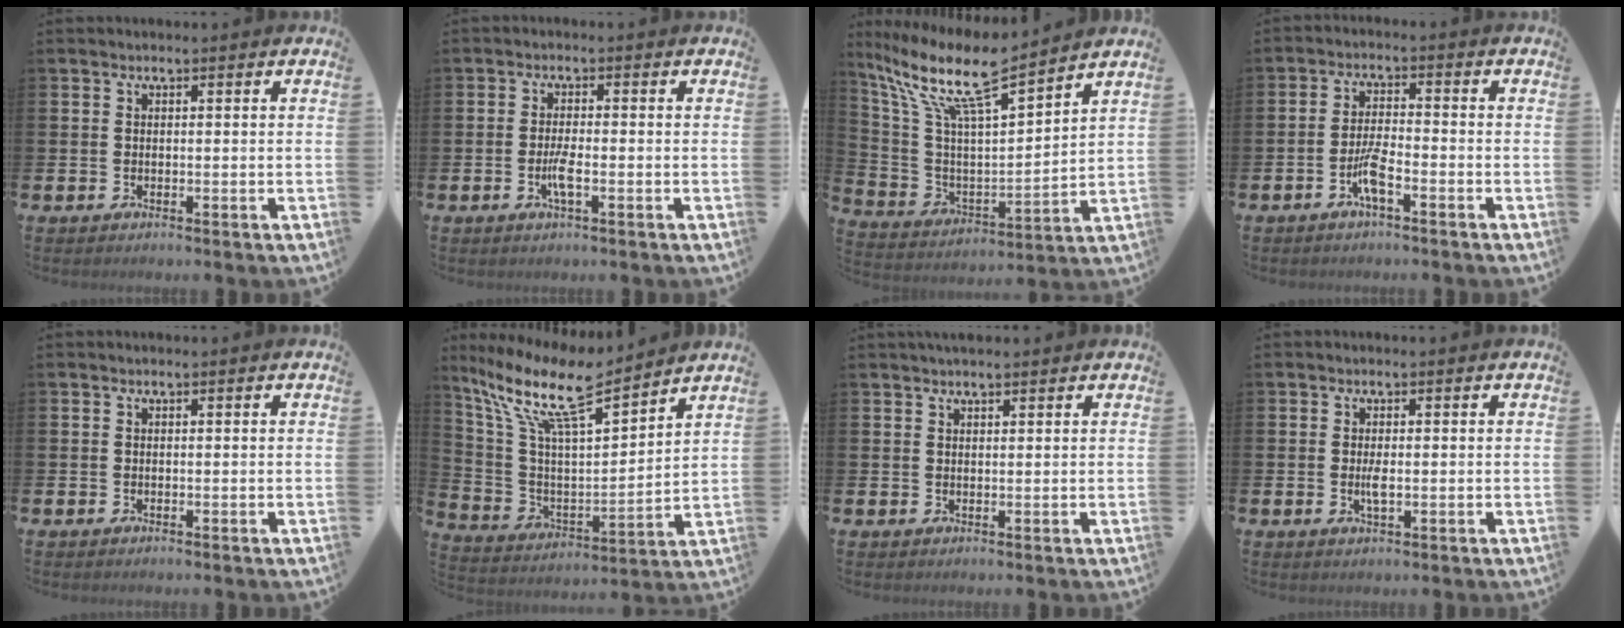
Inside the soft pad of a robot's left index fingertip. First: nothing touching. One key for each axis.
{"total": 2.6, "fx": -0.8, "fy": 0.5, "fz": 2.4, "tx": -0.051, "ty": 0.004, "tz": -0.012}
{"total": 11.7, "fx": 9.2, "fy": 1.8, "fz": 7.0, "tx": -0.176, "ty": -0.053, "tz": 0.153}
{"total": 4.0, "fx": -2.2, "fy": 0.7, "fz": 3.2, "tx": -0.077, "ty": 0.005, "tz": -0.043}
{"total": 0.0}
{"total": 12.6, "fx": 9.8, "fy": 2.8, "fz": 7.4, "tx": -0.187, "ty": -0.052, "tz": 0.166}
{"total": 2.0, "fx": 1.9, "fy": 0.4, "fz": 0.5, "tx": -0.004, "ty": -0.003, "tz": 0.033}
{"total": 1.8, "fx": 0.0, "fy": 0.5, "fz": 1.7, "tx": -0.033, "ty": 0.000, "tz": -0.001}